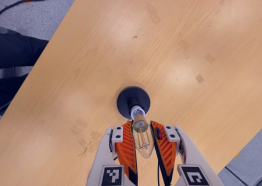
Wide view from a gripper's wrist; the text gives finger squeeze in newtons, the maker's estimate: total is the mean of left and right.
{"total": 18.6, "left": 20.5, "right": 16.8}